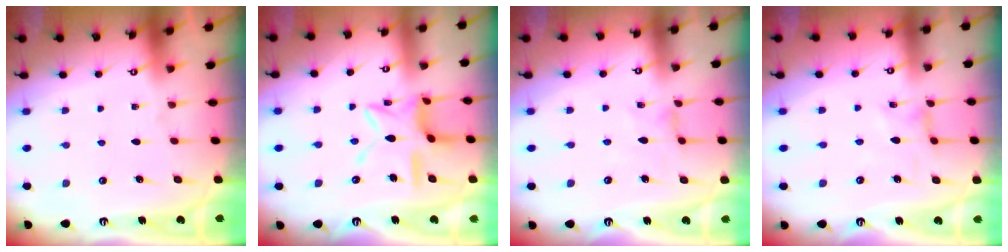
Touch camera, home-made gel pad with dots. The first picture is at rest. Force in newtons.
{"total": 12.2, "press": 12.2, "slide": 0.9}
{"total": 1.6, "press": 1.5, "slide": 0.3}
{"total": 0.0}